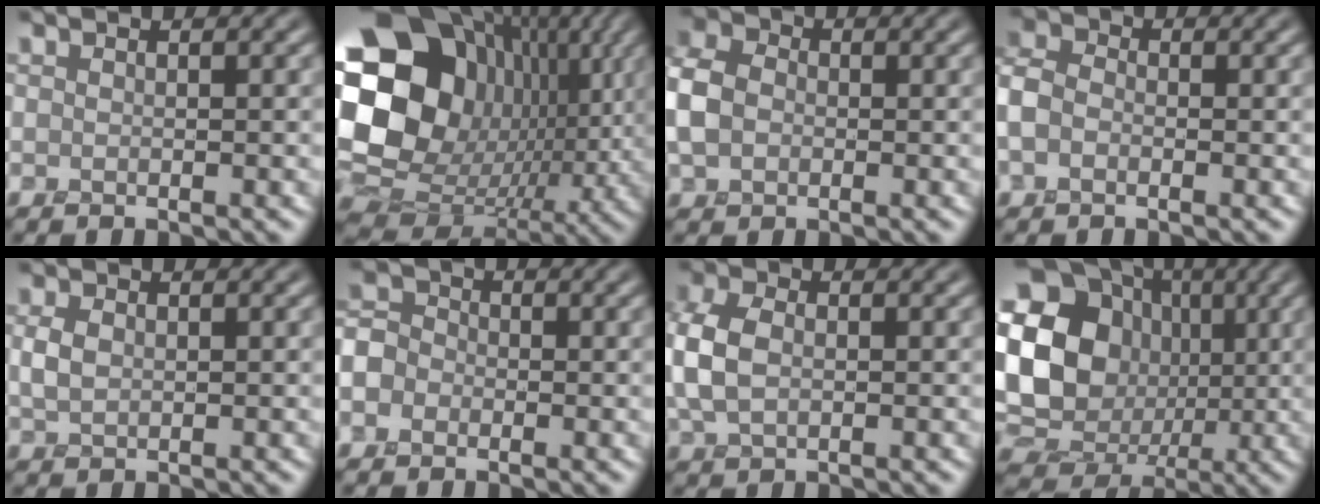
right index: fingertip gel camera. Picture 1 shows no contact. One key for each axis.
{"total": 19.0, "fx": 3.4, "fy": 14.8, "fz": 11.3, "tx": -0.233, "ty": -0.001, "tz": 0.093}
{"total": 4.8, "fx": -0.7, "fy": 3.8, "fz": 2.9, "tx": -0.084, "ty": 0.007, "tz": -0.018}
{"total": 3.0, "fx": -1.1, "fy": 2.1, "fz": 1.8, "tx": -0.044, "ty": 0.006, "tz": -0.031}
{"total": 1.3, "fx": 0.1, "fy": 0.9, "fz": 0.9, "tx": -0.024, "ty": 0.001, "tz": 0.004}
{"total": 5.2, "fx": -2.2, "fy": 4.5, "fz": 1.4, "tx": -0.026, "ty": 0.009, "tz": -0.065}
{"total": 4.1, "fx": -0.1, "fy": 2.7, "fz": 3.1, "tx": -0.086, "ty": 0.004, "tz": -0.006}
{"total": 15.9, "fx": 1.7, "fy": 13.0, "fz": 9.1, "tx": -0.199, "ty": 0.011, "tz": 0.019}